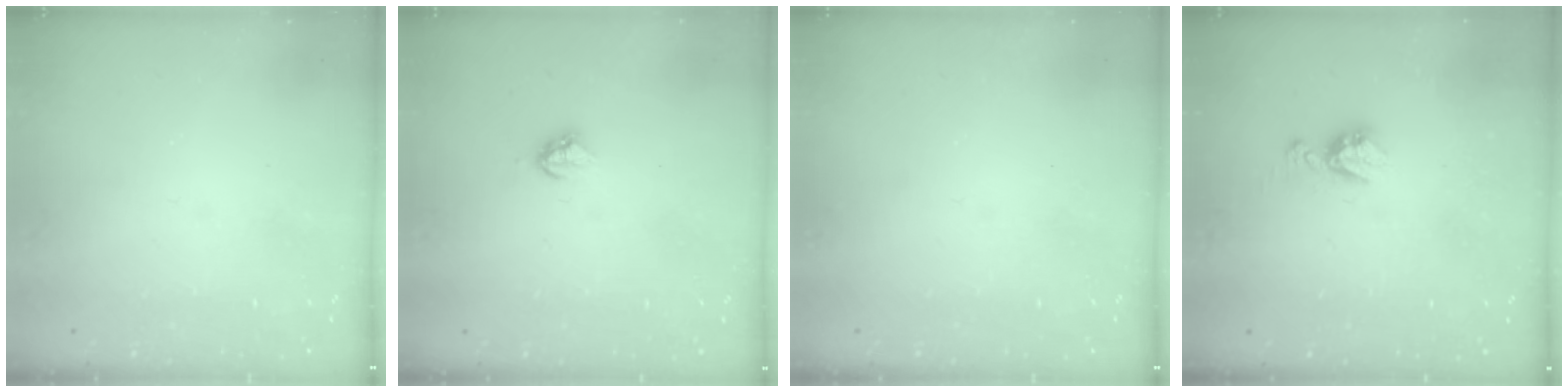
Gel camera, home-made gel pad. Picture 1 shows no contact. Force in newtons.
{"total": 3.7, "press": 3.6, "slide": 0.5}
{"total": 0.0}
{"total": 5.0, "press": 4.9, "slide": 0.6}